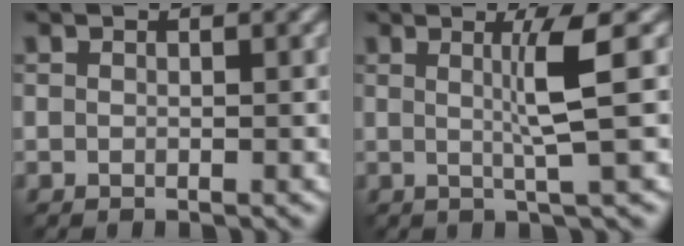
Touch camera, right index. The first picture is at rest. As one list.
[{"total": 3.4, "force": [0.1, 0.1, 3.4], "torque": [-0.059, 0.003, 0.007]}]